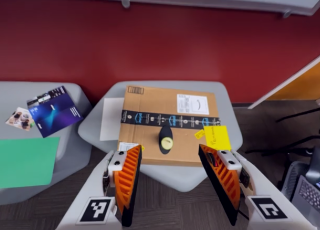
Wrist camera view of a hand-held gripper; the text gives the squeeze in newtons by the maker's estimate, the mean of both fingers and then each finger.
{"total": 0.0}